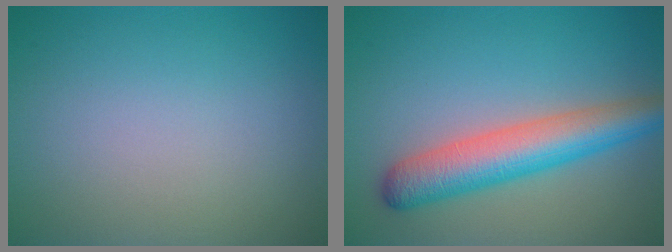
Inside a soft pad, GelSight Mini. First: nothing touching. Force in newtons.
{"total": 6.2, "press": 6.2, "slide": 0.2}